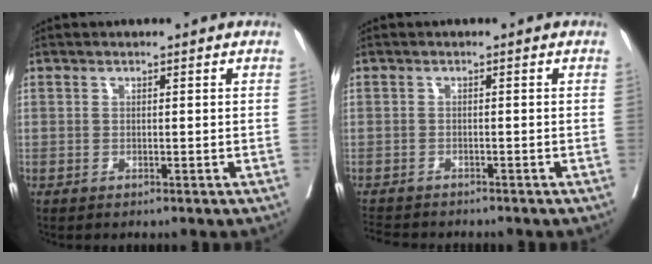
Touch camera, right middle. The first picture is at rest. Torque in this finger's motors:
{"motor_torque": [0.31, -0.35, 0.01, 0.01]}